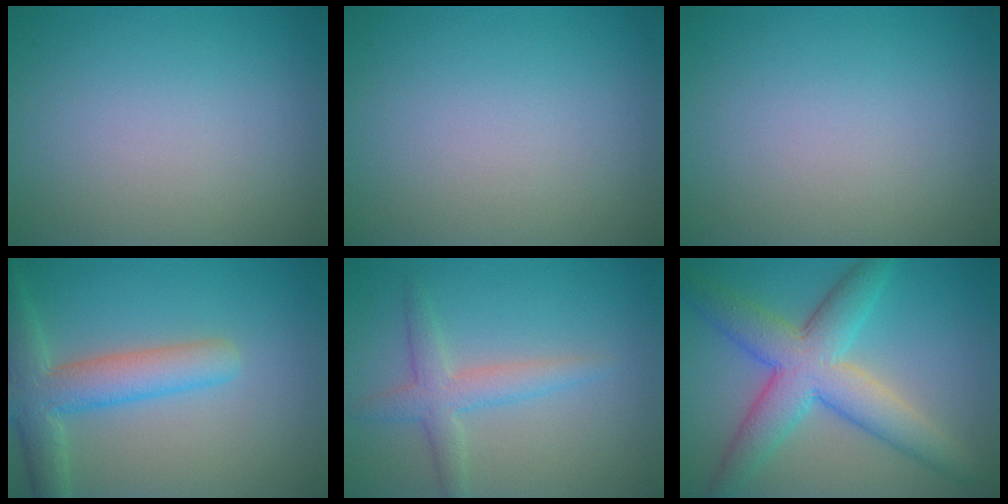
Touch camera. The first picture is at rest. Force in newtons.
{"total": 0.0}
{"total": 0.0}
{"total": 5.4, "press": 5.4, "slide": 0.4}
{"total": 3.0, "press": 3.0, "slide": 0.1}
{"total": 7.5, "press": 7.5, "slide": 0.2}